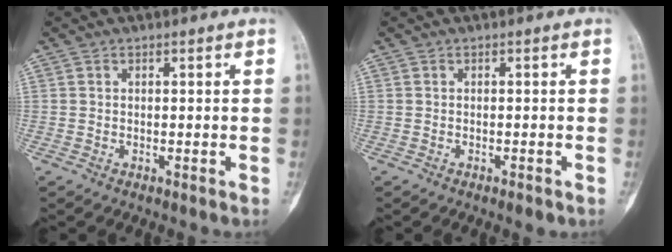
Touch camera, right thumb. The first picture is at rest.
{"total": 1.3, "force": [-0.8, 0.4, 0.9], "torque": [-0.017, 0.000, -0.011]}